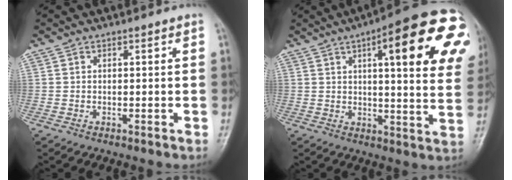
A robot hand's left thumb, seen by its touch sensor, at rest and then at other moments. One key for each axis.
{"total": 24.4, "fx": 8.9, "fy": 6.4, "fz": 21.8, "tx": -0.241, "ty": 0.001, "tz": 0.109}